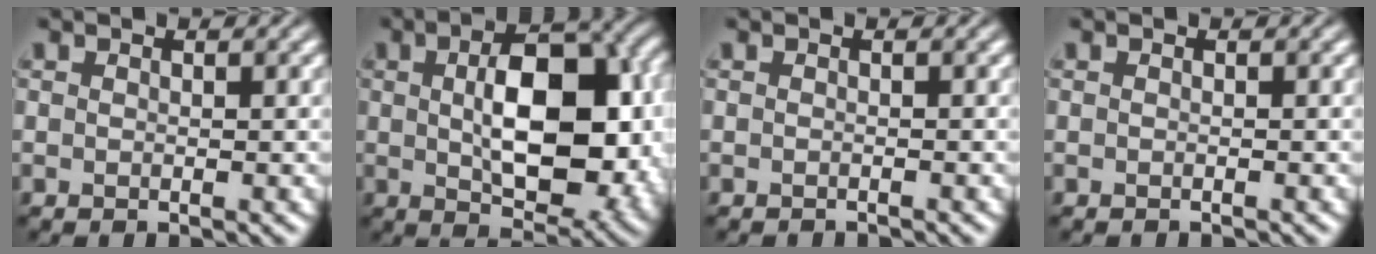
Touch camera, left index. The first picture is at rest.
{"total": 10.4, "force": [0.2, 5.4, 8.9], "torque": [-0.141, 0.000, 0.013]}
{"total": 1.3, "force": [-1.3, 0.0, 0.0], "torque": [0.005, -0.004, -0.024]}
{"total": 0.6, "force": [-0.6, 0.0, -0.1], "torque": [0.002, -0.003, -0.014]}